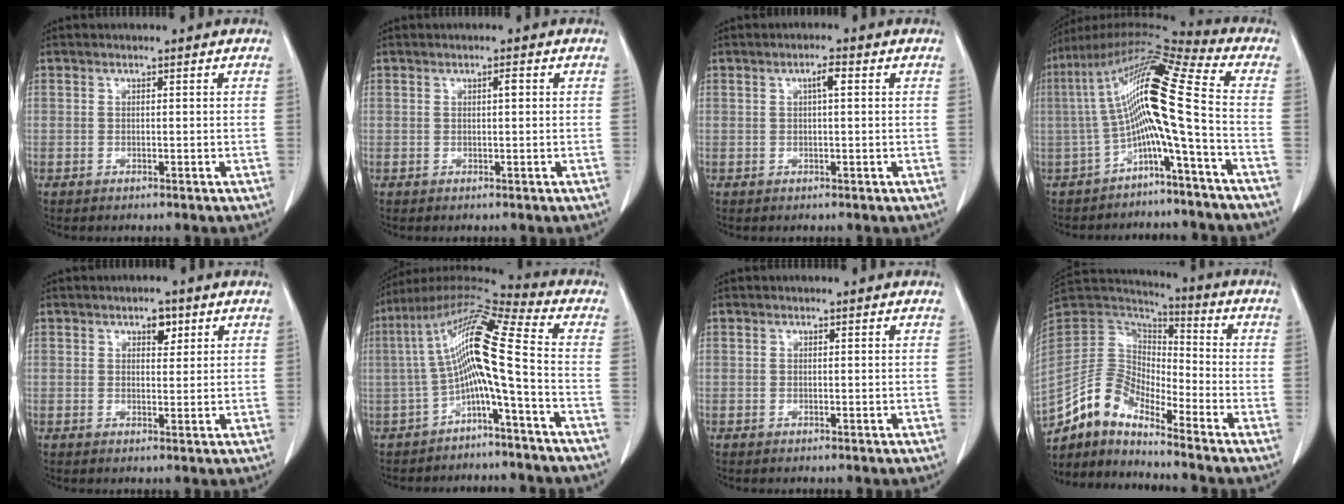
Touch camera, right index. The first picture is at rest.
{"total": 0.9, "force": [0.2, 0.2, 0.9], "torque": [-0.013, 0.003, 0.001]}
{"total": 2.0, "force": [0.5, 0.3, 1.9], "torque": [-0.031, 0.004, 0.006]}
{"total": 13.8, "force": [-2.5, -0.3, 13.6], "torque": [-0.243, 0.039, -0.055]}
{"total": 2.5, "force": [1.3, 1.4, 1.7], "torque": [-0.022, 0.002, 0.018]}
{"total": 12.1, "force": [-2.5, 0.1, 11.9], "torque": [-0.216, 0.040, -0.051]}
{"total": 0.0}
{"total": 9.6, "force": [-8.1, 2.9, 4.2], "torque": [-0.096, 0.036, -0.162]}